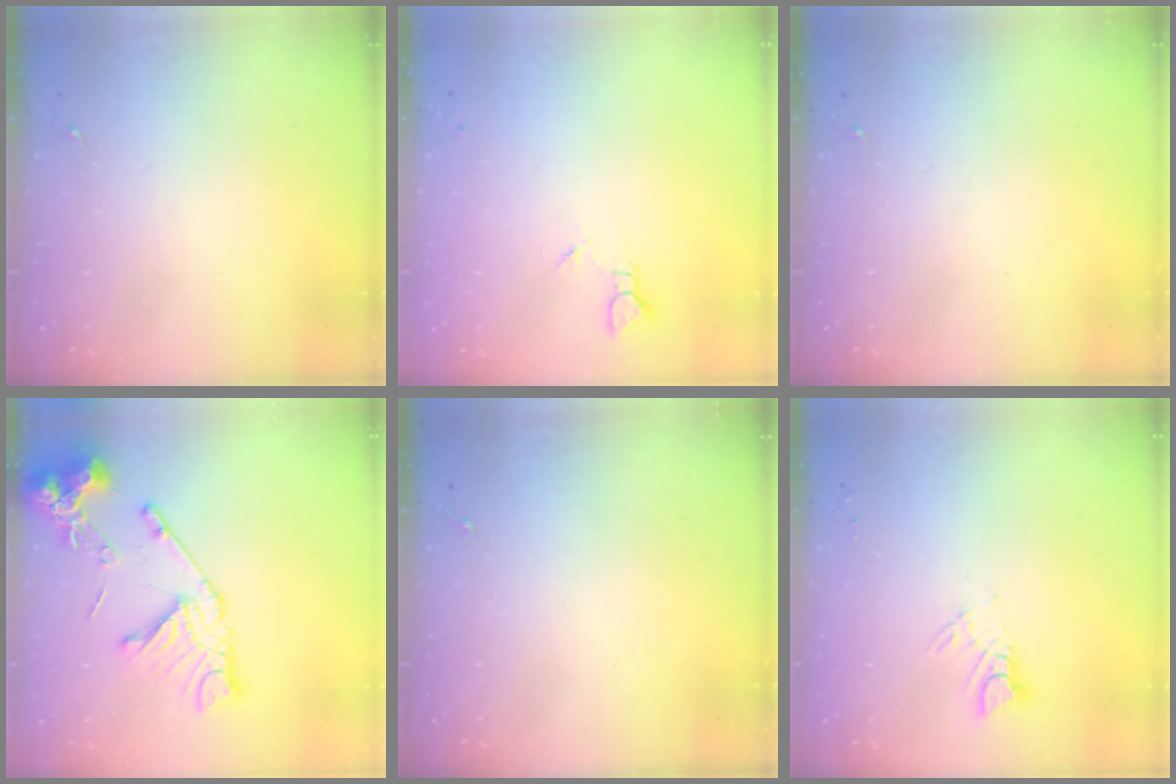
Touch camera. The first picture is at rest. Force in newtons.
{"total": 1.9, "press": 1.9, "slide": 0.1}
{"total": 0.0}
{"total": 16.8, "press": 16.6, "slide": 1.9}
{"total": 0.0}
{"total": 3.8, "press": 3.7, "slide": 0.3}